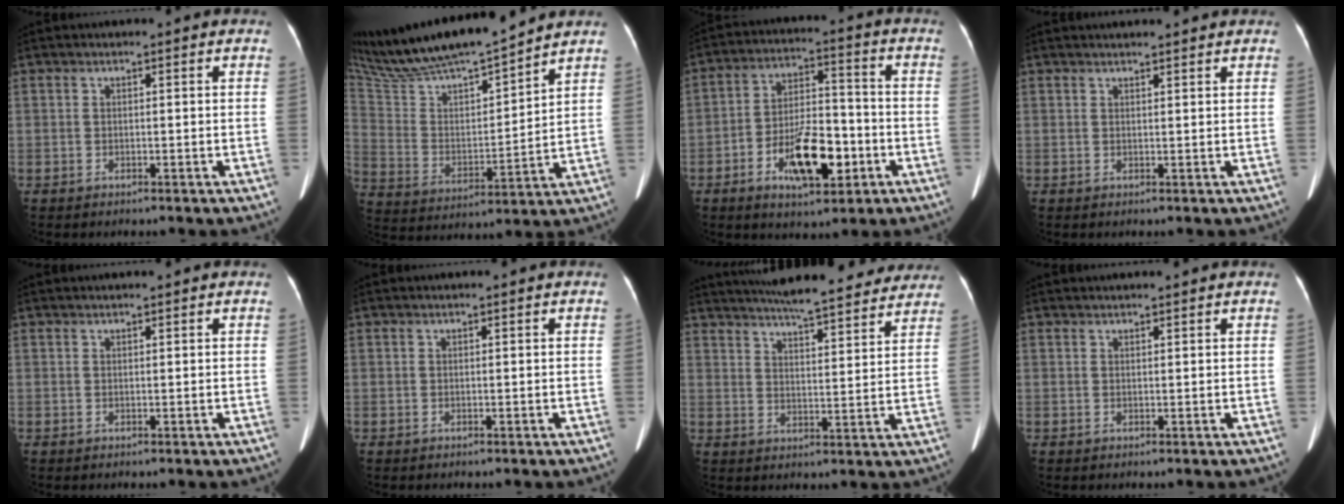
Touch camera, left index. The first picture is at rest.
{"total": 21.2, "force": [18.8, 2.0, 9.4], "torque": [-0.186, 0.008, 0.335]}
{"total": 12.0, "force": [-4.7, 4.6, 10.0], "torque": [-0.185, 0.009, -0.076]}
{"total": 4.0, "force": [3.7, 0.4, 1.2], "torque": [-0.016, 0.020, 0.047]}
{"total": 1.0, "force": [0.9, 0.1, 0.4], "torque": [-0.006, 0.017, 0.016]}
{"total": 0.0}
{"total": 21.7, "force": [19.4, 3.6, 9.1], "torque": [-0.143, 0.009, 0.253]}
{"total": 2.0, "force": [1.8, 0.3, 0.7], "torque": [-0.007, 0.023, 0.029]}